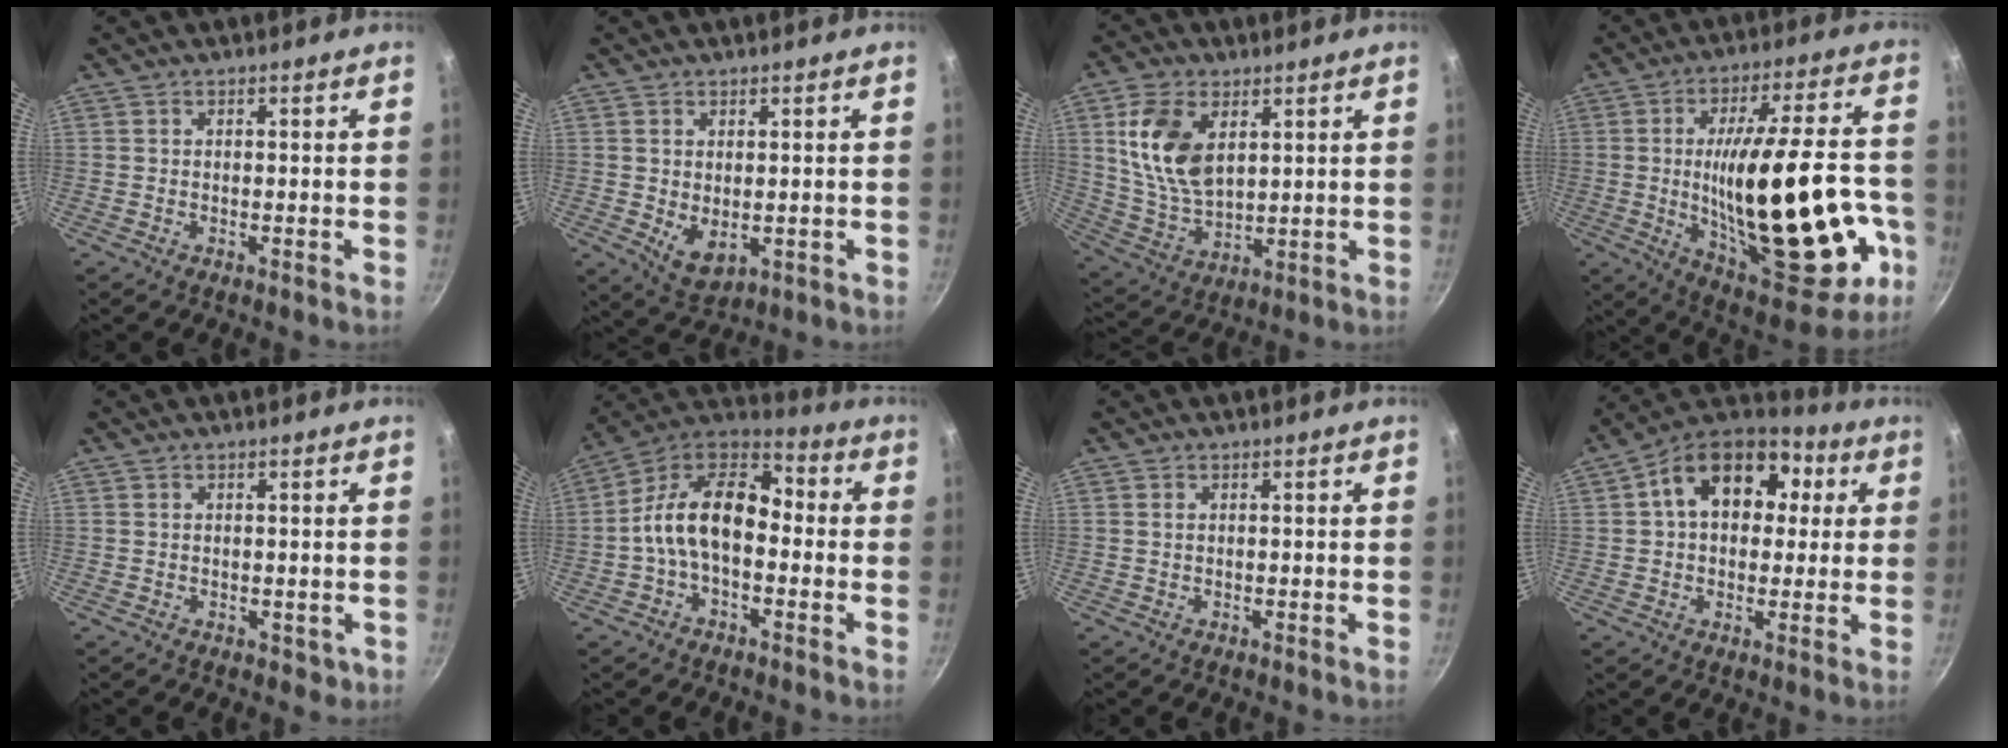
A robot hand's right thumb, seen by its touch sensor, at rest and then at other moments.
{"total": 5.5, "force": [0.1, 3.4, 4.3], "torque": [-0.067, -0.021, 0.014]}
{"total": 13.5, "force": [4.3, 8.0, 10.0], "torque": [-0.179, -0.022, 0.093]}
{"total": 31.2, "force": [-6.4, 12.0, 28.1], "torque": [-0.393, 0.019, -0.070]}
{"total": 1.7, "force": [0.2, 1.4, 0.9], "torque": [-0.006, 0.001, 0.008]}
{"total": 15.0, "force": [-1.6, 9.3, 11.7], "torque": [-0.183, 0.050, -0.054]}
{"total": 0.7, "force": [0.2, 0.4, 0.5], "torque": [-0.009, 0.001, 0.004]}
{"total": 17.3, "force": [4.1, 12.3, 11.5], "torque": [-0.156, 0.024, 0.047]}